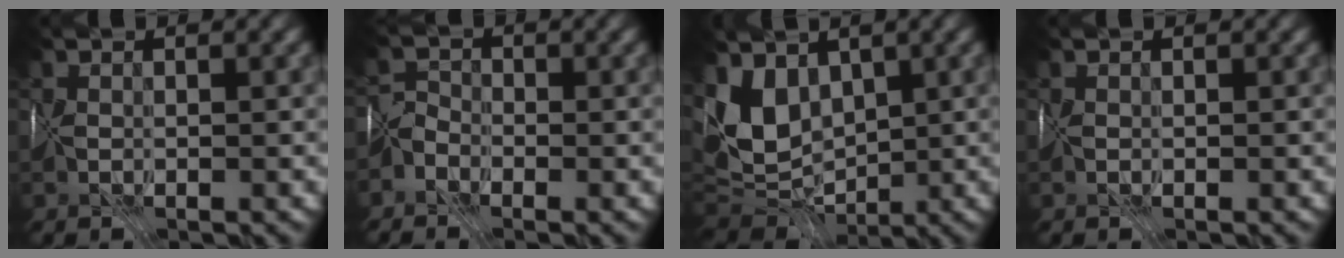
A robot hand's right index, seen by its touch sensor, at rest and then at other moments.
{"total": 1.6, "force": [-1.5, 0.4, -0.4], "torque": [0.006, 0.009, -0.037]}
{"total": 5.6, "force": [2.4, 3.8, 3.4], "torque": [-0.079, -0.003, 0.044]}
{"total": 0.0}